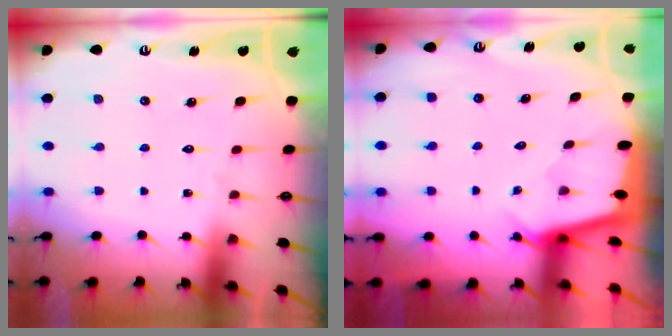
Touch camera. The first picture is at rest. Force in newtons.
{"total": 2.0, "press": 2.0, "slide": 0.1}